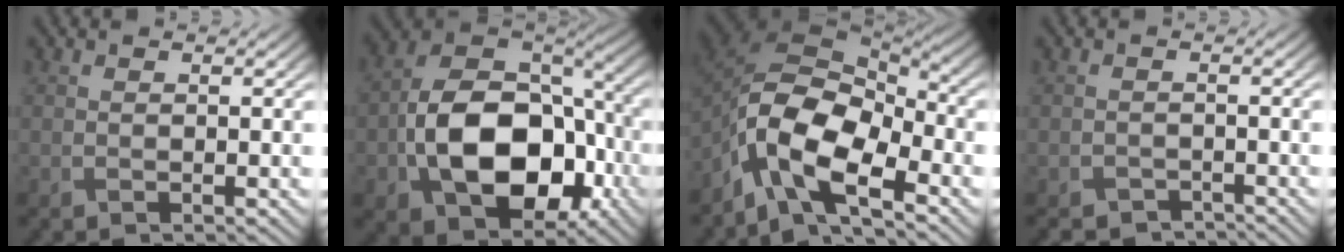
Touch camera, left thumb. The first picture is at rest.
{"total": 15.4, "force": [-3.7, 10.5, 10.7], "torque": [-0.192, -0.025, -0.064]}
{"total": 12.4, "force": [-6.1, 6.5, 8.8], "torque": [-0.179, -0.012, -0.124]}
{"total": 2.9, "force": [-2.7, 0.9, 0.5], "torque": [-0.006, -0.006, -0.047]}